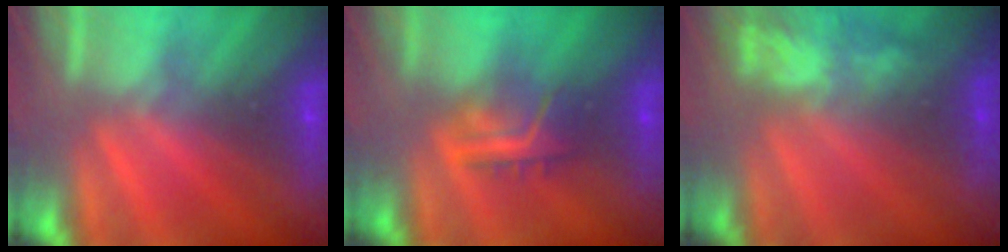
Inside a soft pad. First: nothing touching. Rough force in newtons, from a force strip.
{"total": 9.3}
{"total": 5.9}